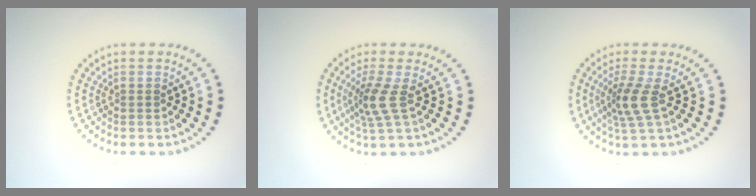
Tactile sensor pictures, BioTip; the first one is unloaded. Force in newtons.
{"total": 2.8, "press": 2.0, "slide": 2.0}
{"total": 2.9, "press": 2.0, "slide": 2.0}